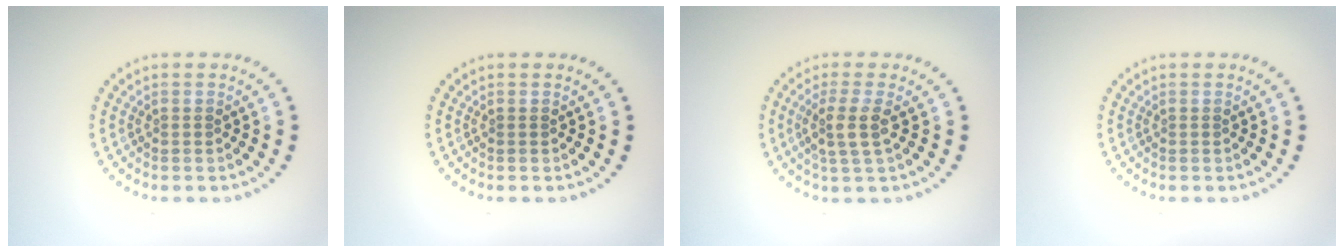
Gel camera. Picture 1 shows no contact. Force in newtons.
{"total": 0.0}
{"total": 2.6, "press": 2.1, "slide": 1.5}
{"total": 0.0}